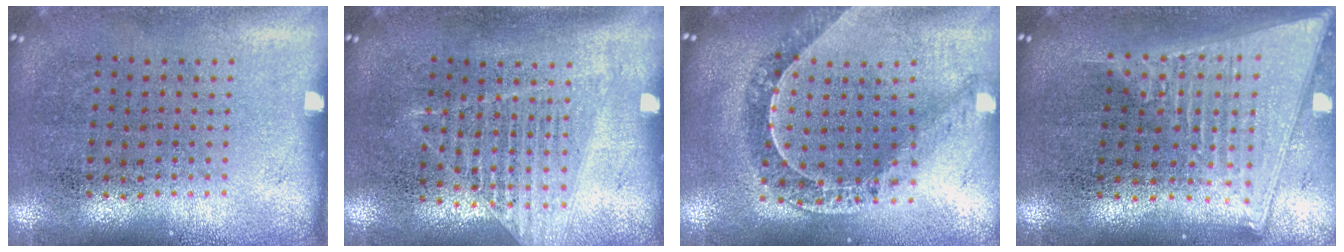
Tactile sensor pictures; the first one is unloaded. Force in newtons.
{"total": 1.1, "press": 1.1, "slide": 0.4}
{"total": 1.1, "press": 1.1, "slide": 0.2}
{"total": 2.1, "press": 1.8, "slide": 1.1}